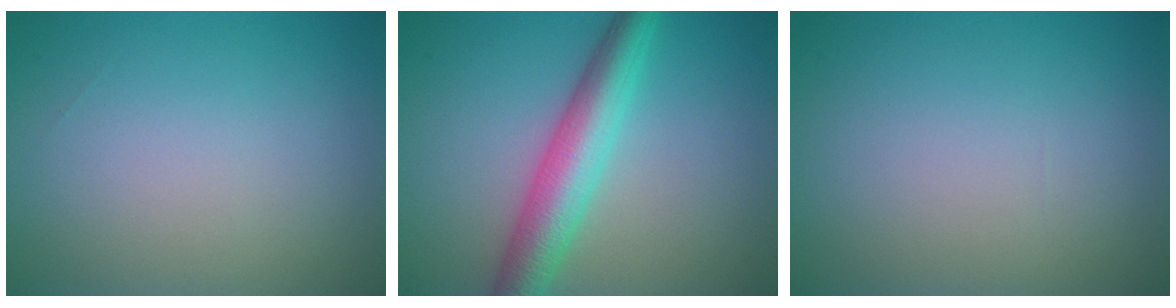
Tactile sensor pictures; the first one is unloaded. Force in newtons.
{"total": 5.8, "press": 5.8, "slide": 0.1}
{"total": 0.0}